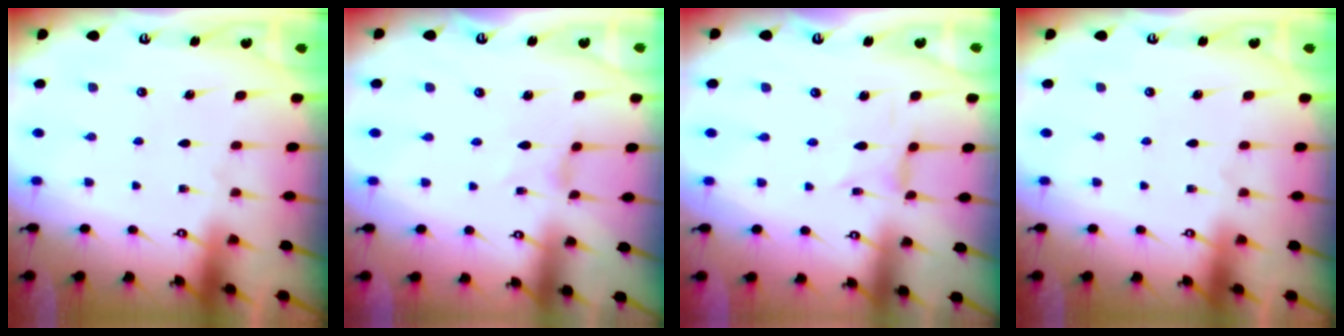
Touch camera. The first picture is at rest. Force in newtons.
{"total": 0.0}
{"total": 0.0}
{"total": 0.0}